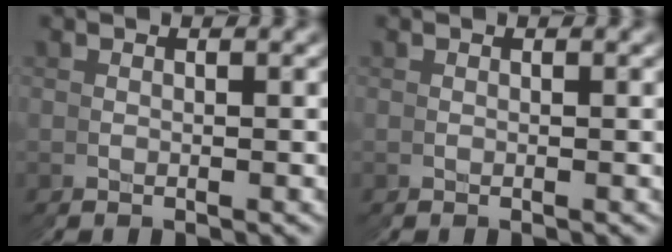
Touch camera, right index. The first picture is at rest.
{"total": 0.0}